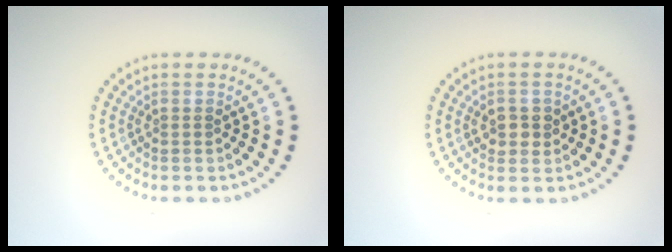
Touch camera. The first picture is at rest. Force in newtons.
{"total": 1.9, "press": 1.9, "slide": 0.5}